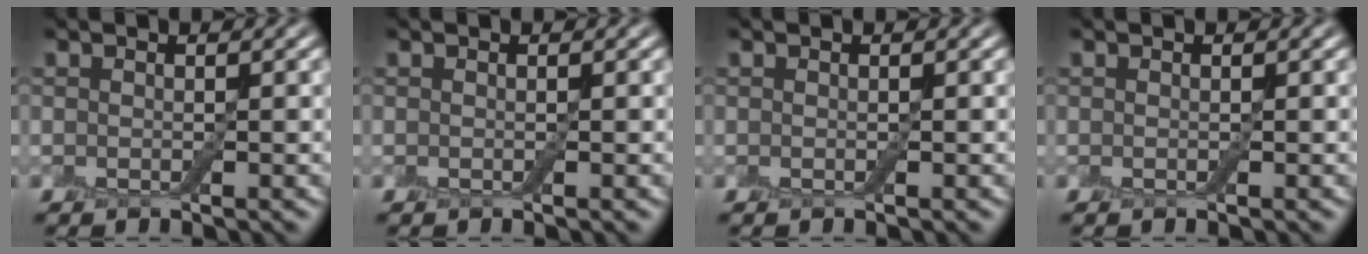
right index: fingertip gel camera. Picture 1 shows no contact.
{"total": 0.0}
{"total": 0.0}
{"total": 0.0}